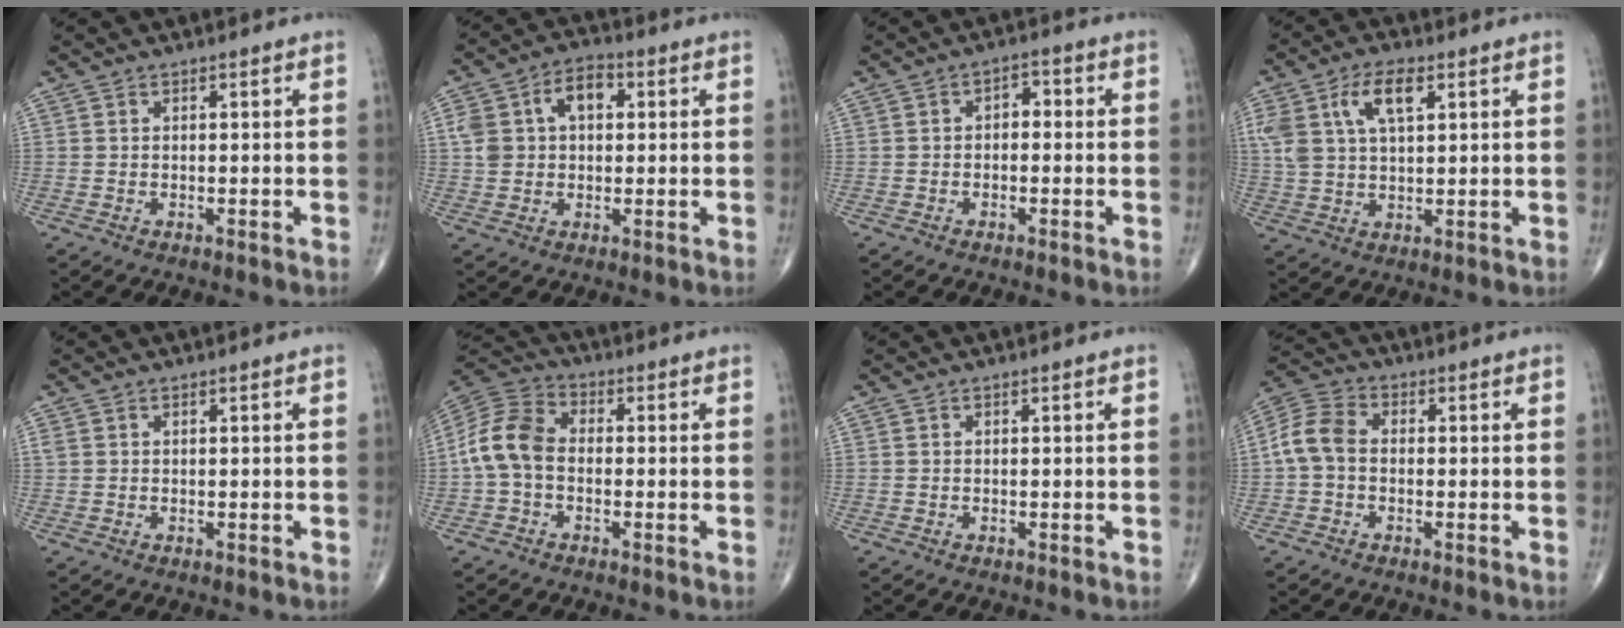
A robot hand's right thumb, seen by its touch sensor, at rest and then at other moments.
{"total": 10.1, "force": [2.3, 6.8, 7.1], "torque": [-0.115, 0.021, 0.036]}
{"total": 2.9, "force": [-0.1, 1.9, 2.2], "torque": [-0.010, 0.013, -0.012]}
{"total": 10.6, "force": [4.3, 5.2, 8.1], "torque": [-0.164, 0.001, 0.084]}
{"total": 0.9, "force": [0.5, 0.6, 0.4], "torque": [-0.009, 0.007, 0.010]}
{"total": 9.8, "force": [-1.0, 6.7, 7.0], "torque": [-0.139, 0.028, -0.035]}
{"total": 0.0}
{"total": 7.0, "force": [-0.5, 5.0, 4.9], "torque": [-0.099, 0.021, -0.022]}